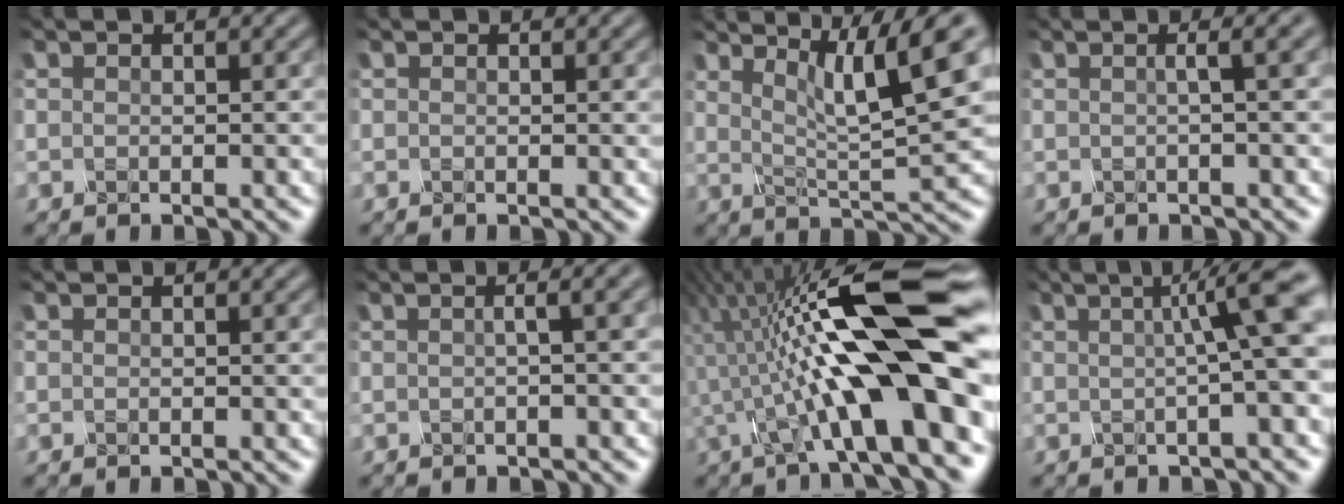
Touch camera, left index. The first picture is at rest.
{"total": 0.6, "force": [0.2, 0.1, 0.5], "torque": [-0.004, -0.003, 0.005]}
{"total": 8.5, "force": [3.9, 1.1, 7.5], "torque": [-0.114, 0.013, 0.085]}
{"total": 4.1, "force": [1.3, 1.6, 3.6], "torque": [-0.030, 0.036, 0.001]}
{"total": 0.5, "force": [0.2, 0.2, 0.4], "torque": [-0.002, 0.000, 0.001]}
{"total": 5.0, "force": [1.4, 2.4, 4.2], "torque": [-0.030, 0.043, 0.004]}
{"total": 12.0, "force": [-2.1, 1.9, 11.6], "torque": [-0.191, 0.025, -0.020]}
{"total": 6.4, "force": [0.6, 0.6, 6.4], "torque": [-0.072, 0.014, 0.018]}